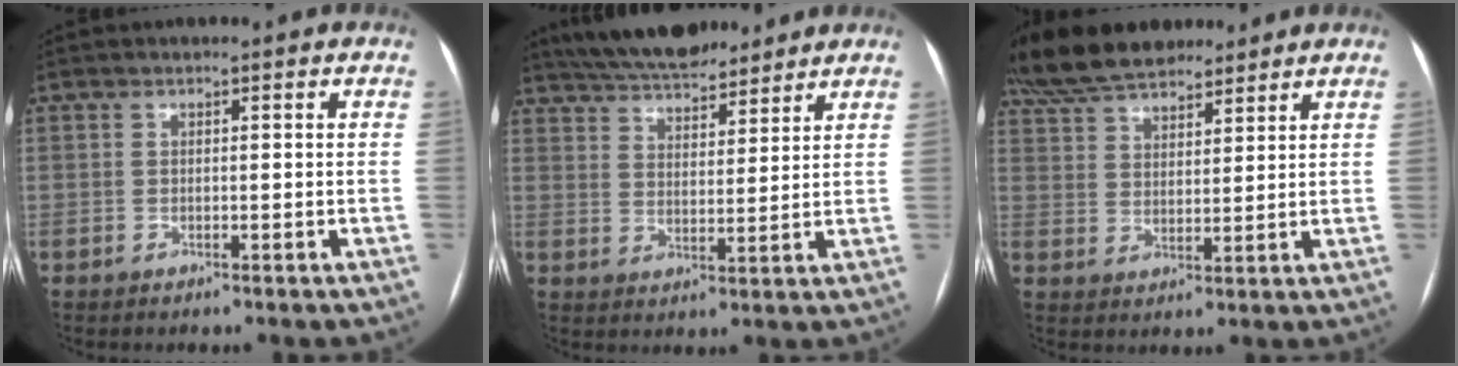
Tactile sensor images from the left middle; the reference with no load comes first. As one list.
[{"total": 12.4, "force": [11.1, 3.0, 4.7], "torque": [-0.080, 0.021, 0.182]}, {"total": 14.1, "force": [11.9, 4.7, 5.9], "torque": [-0.114, 0.040, 0.208]}]